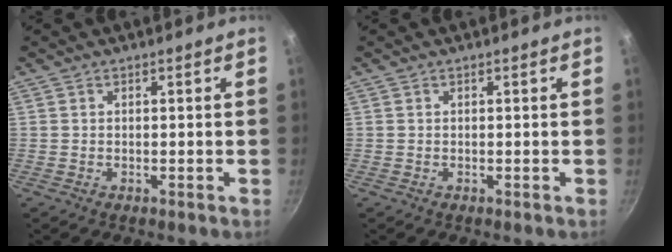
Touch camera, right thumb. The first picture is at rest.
{"total": 0.0}